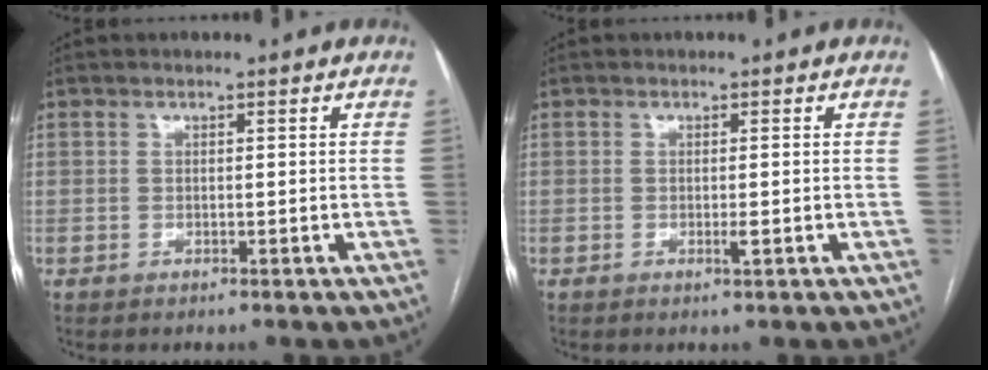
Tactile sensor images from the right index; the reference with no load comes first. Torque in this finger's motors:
{"motor_torque": [0.33, -0.06, -0.01, 0.04]}